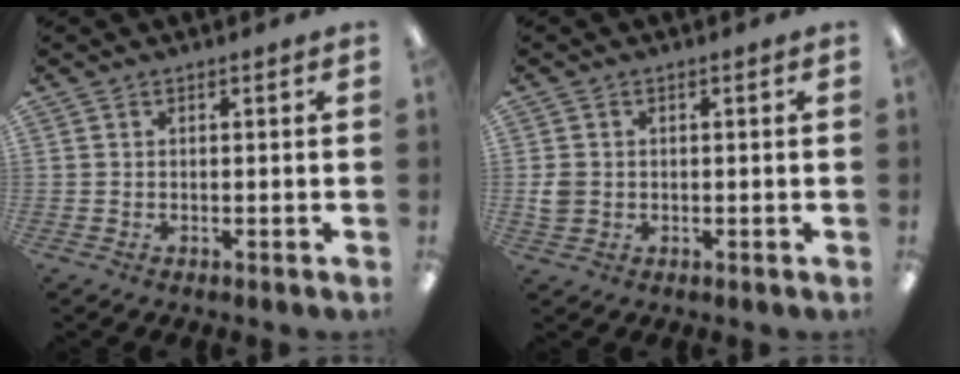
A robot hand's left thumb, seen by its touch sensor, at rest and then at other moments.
{"total": 2.9, "force": [0.0, 2.5, 1.4], "torque": [-0.016, 0.003, 0.000]}